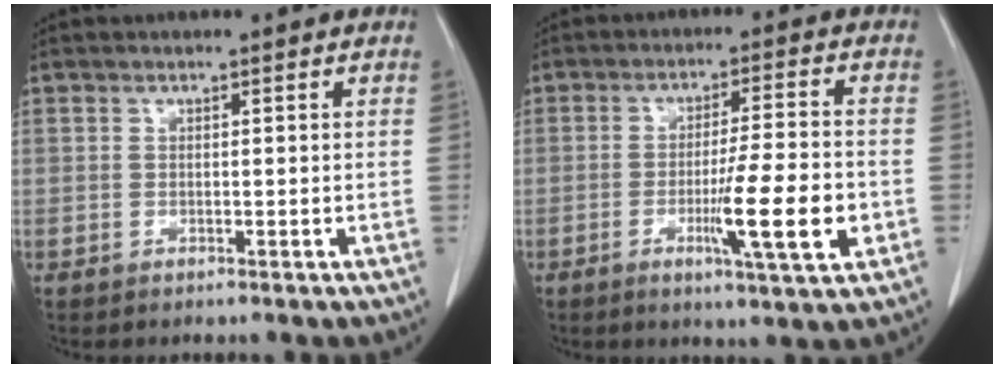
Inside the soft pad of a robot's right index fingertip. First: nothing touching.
{"total": 10.6, "force": [-3.1, 0.0, 10.1], "torque": [-0.162, -0.017, -0.050]}